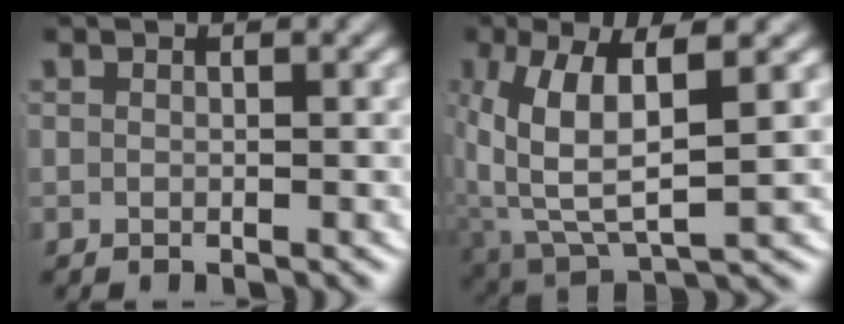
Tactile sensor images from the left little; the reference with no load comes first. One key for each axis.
{"total": 8.4, "fx": 0.6, "fy": 4.7, "fz": 7.0, "tx": -0.144, "ty": -0.018, "tz": 0.026}